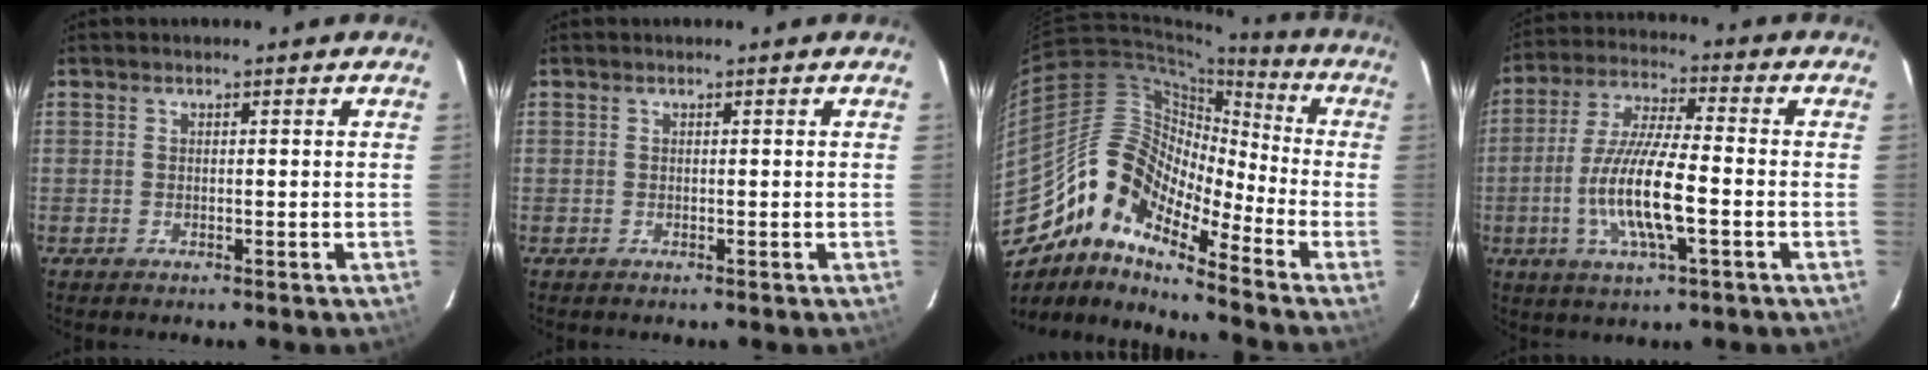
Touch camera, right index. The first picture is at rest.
{"total": 0.0}
{"total": 15.0, "force": [-10.3, 5.3, 9.5], "torque": [-0.142, 0.005, -0.213]}
{"total": 13.4, "force": [-3.5, 2.6, 12.7], "torque": [-0.259, -0.006, -0.068]}